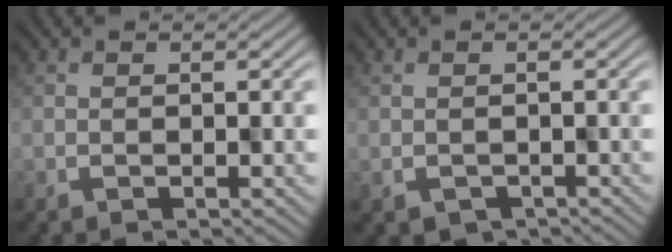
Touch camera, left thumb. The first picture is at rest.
{"total": 1.3, "force": [-0.8, 1.0, 0.3], "torque": [-0.003, -0.003, -0.008]}